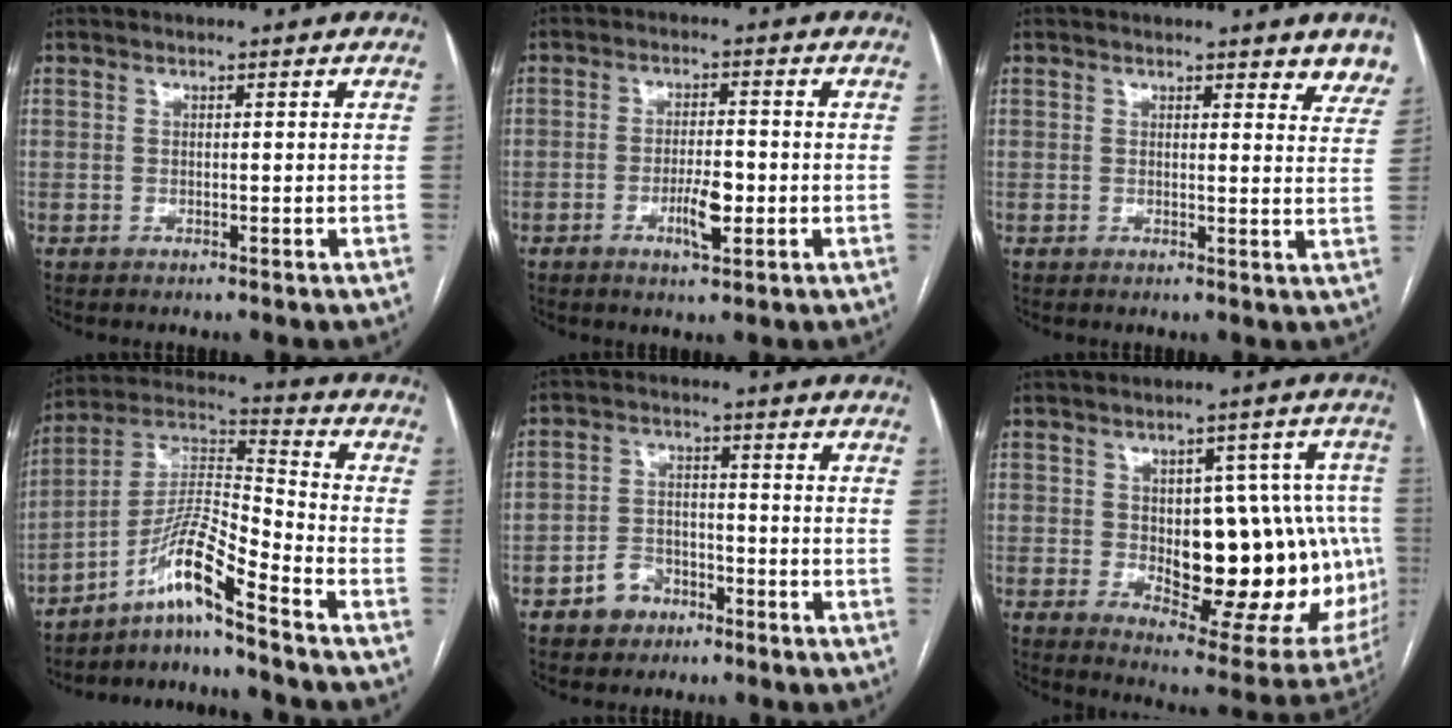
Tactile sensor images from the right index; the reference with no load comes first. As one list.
[{"total": 4.9, "force": [-1.5, 1.2, 4.5], "torque": [-0.079, 0.001, -0.021]}, {"total": 7.2, "force": [6.2, 1.9, 3.0], "torque": [-0.014, -0.019, 0.051]}, {"total": 10.4, "force": [-7.6, -0.7, 7.0], "torque": [-0.145, 0.014, -0.139]}, {"total": 5.3, "force": [-3.2, 3.8, 1.8], "torque": [-0.034, 0.016, -0.049]}, {"total": 23.3, "force": [-1.3, 10.1, 21.0], "torque": [-0.200, 0.031, 0.016]}]